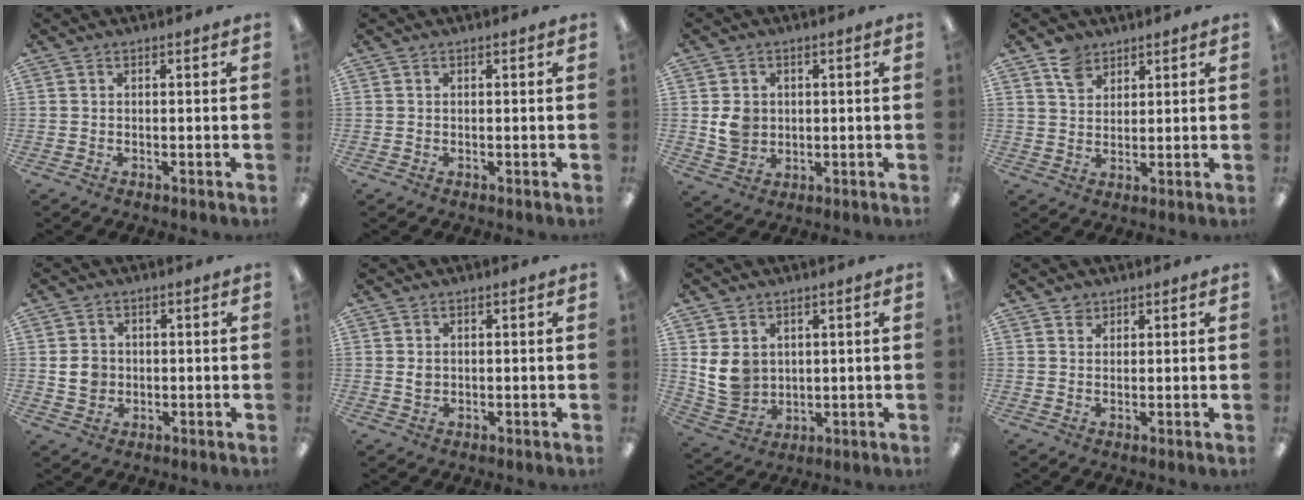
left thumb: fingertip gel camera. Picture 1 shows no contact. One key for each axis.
{"total": 0.0}
{"total": 5.6, "fx": 0.8, "fy": 5.0, "fz": 2.4, "tx": -0.028, "ty": 0.004, "tz": 0.016}
{"total": 5.7, "fx": 4.0, "fy": 3.8, "fz": 1.5, "tx": -0.020, "ty": -0.011, "tz": 0.073}
{"total": 4.8, "fx": 0.2, "fy": 4.2, "fz": 2.2, "tx": -0.030, "ty": 0.004, "tz": 0.003}
{"total": 1.7, "fx": 0.4, "fy": 1.4, "fz": 1.0, "tx": -0.020, "ty": 0.004, "tz": 0.006}
{"total": 8.1, "fx": 2.2, "fy": 6.9, "fz": 3.5, "tx": -0.077, "ty": -0.007, "tz": 0.044}
{"total": 2.0, "fx": 1.5, "fy": 1.3, "fz": 0.2, "tx": 0.002, "ty": -0.004, "tz": 0.028}